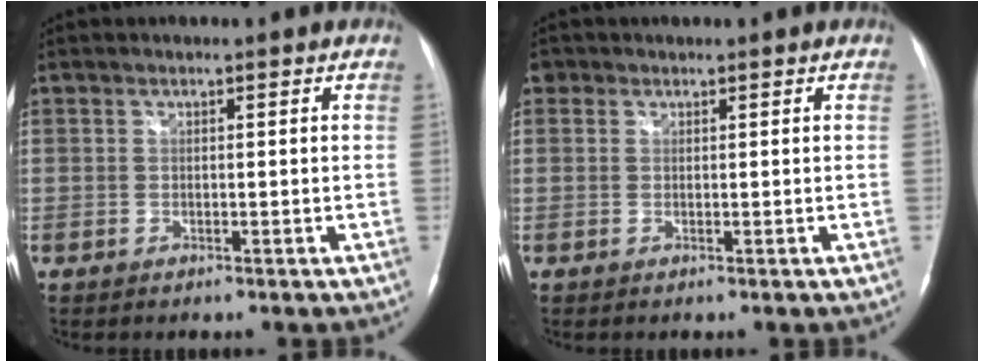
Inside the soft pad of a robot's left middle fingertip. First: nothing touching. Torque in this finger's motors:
{"motor_torque": [0.13, -0.03, -0.10, 0.01]}